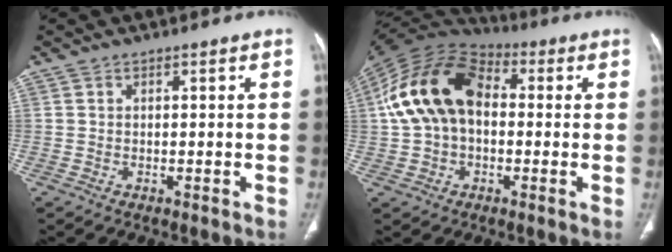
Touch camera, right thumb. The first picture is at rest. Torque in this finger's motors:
{"motor_torque": [0.16, 2.60, 1.37, -0.24, 0.22]}